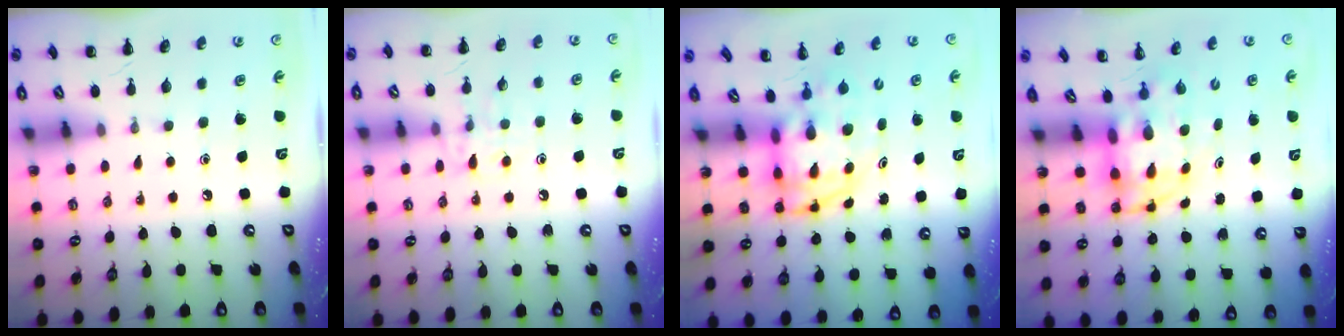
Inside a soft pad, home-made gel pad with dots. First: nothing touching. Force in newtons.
{"total": 8.4, "press": 8.2, "slide": 1.6}
{"total": 4.6, "press": 4.5, "slide": 0.9}
{"total": 3.6, "press": 3.5, "slide": 1.0}